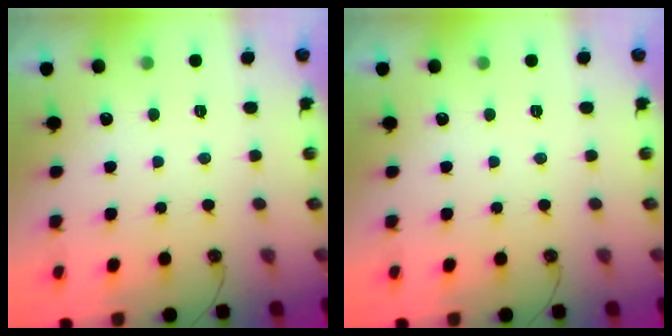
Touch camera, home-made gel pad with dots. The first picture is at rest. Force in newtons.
{"total": 0.0}